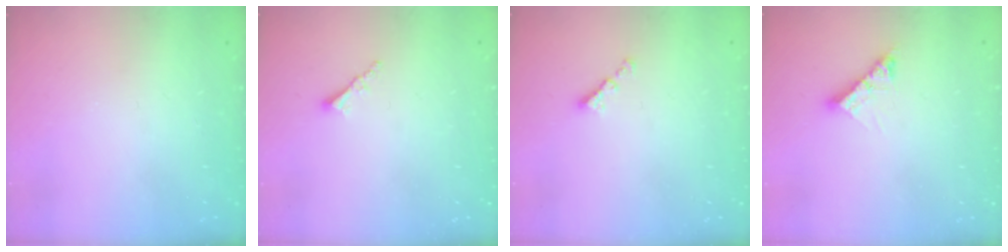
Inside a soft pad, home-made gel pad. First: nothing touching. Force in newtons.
{"total": 1.7, "press": 1.7, "slide": 0.2}
{"total": 2.1, "press": 2.0, "slide": 0.6}
{"total": 7.5, "press": 7.4, "slide": 0.7}